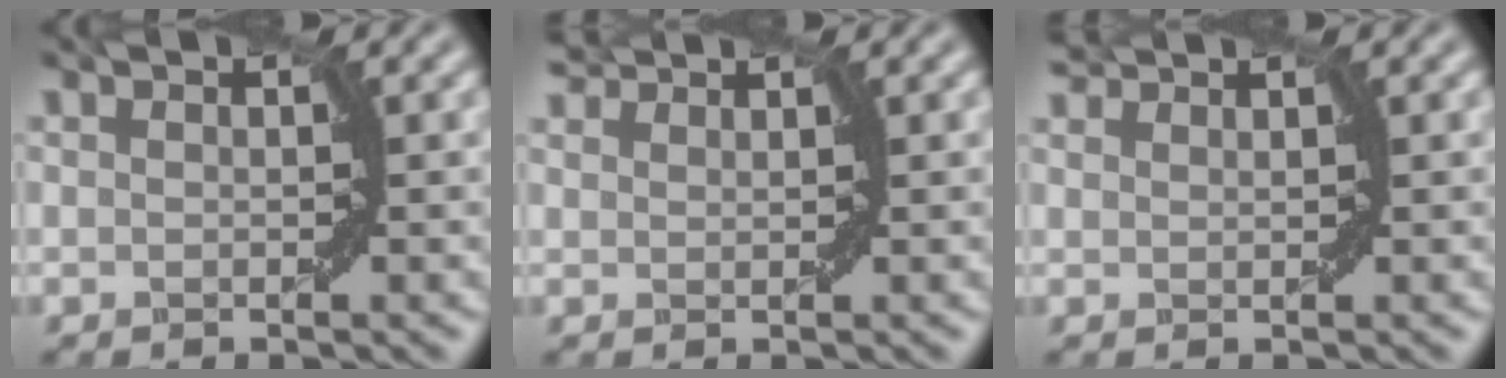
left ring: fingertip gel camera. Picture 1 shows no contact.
{"total": 2.1, "force": [2.1, 0.2, 0.4], "torque": [-0.008, 0.008, 0.037]}
{"total": 1.7, "force": [1.7, 0.1, 0.3], "torque": [-0.007, 0.007, 0.033]}